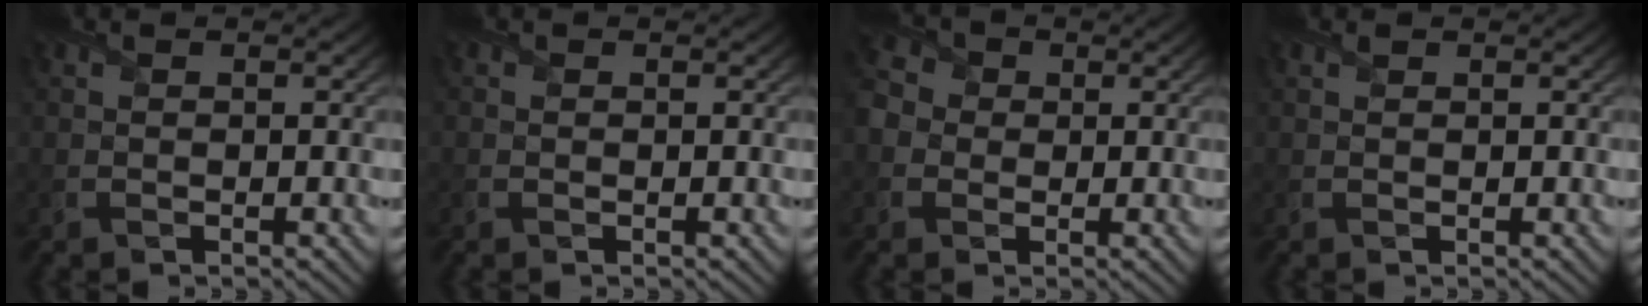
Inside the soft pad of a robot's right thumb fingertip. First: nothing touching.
{"total": 0.0}
{"total": 4.4, "force": [-0.1, 4.0, 1.8], "torque": [-0.057, 0.004, -0.010]}
{"total": 0.0}